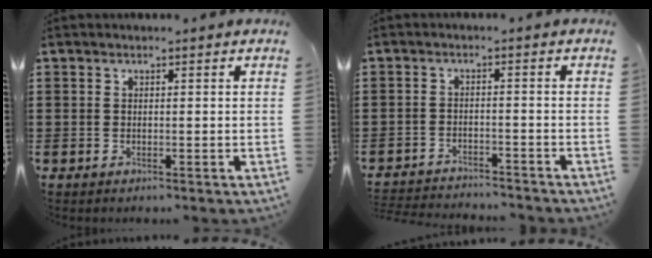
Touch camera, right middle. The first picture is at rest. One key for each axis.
{"total": 2.9, "fx": -2.9, "fy": 0.0, "fz": 0.1, "tx": -0.008, "ty": -0.004, "tz": -0.061}